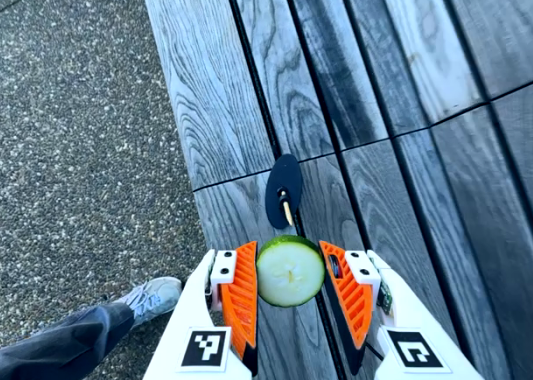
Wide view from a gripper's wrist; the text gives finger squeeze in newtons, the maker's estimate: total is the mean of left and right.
{"total": 11.8, "left": 12.3, "right": 11.3}